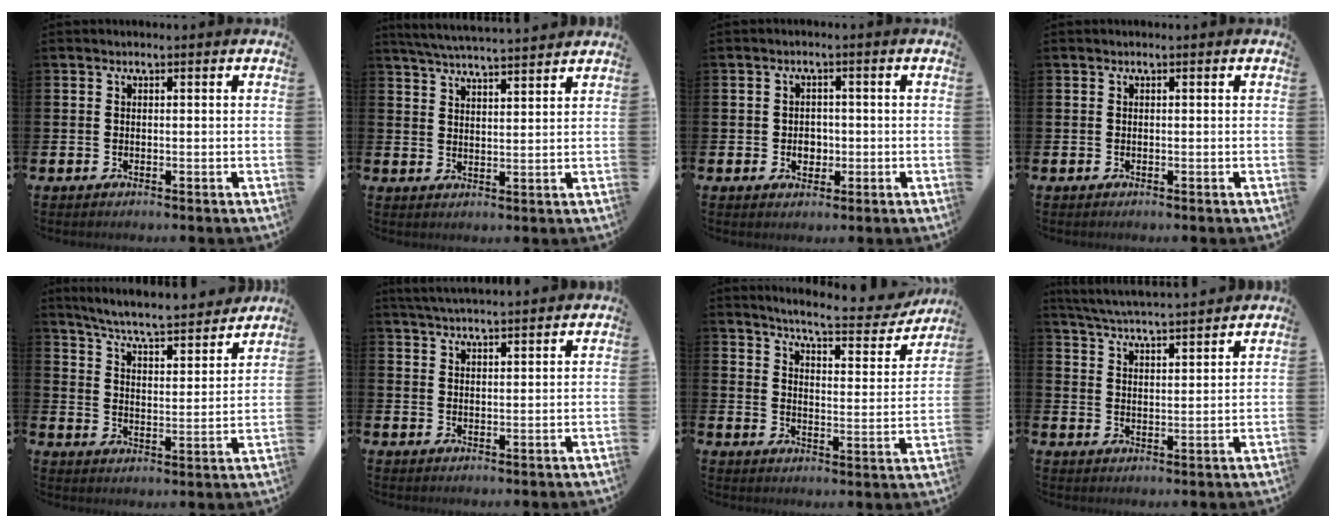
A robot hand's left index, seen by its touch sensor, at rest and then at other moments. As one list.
[{"total": 5.1, "force": [5.1, -0.1, 0.9], "torque": [-0.040, -0.023, 0.092]}, {"total": 2.5, "force": [-0.4, 2.0, 1.3], "torque": [-0.009, -0.003, -0.014]}, {"total": 0.0}, {"total": 6.8, "force": [6.5, 0.2, 1.9], "torque": [-0.066, -0.050, 0.110]}, {"total": 3.7, "force": [3.7, -0.2, 0.4], "torque": [-0.017, -0.012, 0.069]}, {"total": 6.4, "force": [6.1, 0.5, 1.9], "torque": [-0.050, -0.046, 0.099]}, {"total": 5.3, "force": [5.2, -0.2, 0.8], "torque": [-0.040, -0.033, 0.092]}]